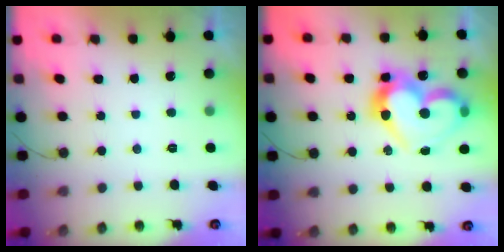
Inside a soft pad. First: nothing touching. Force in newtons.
{"total": 19.3, "press": 19.1, "slide": 2.5}